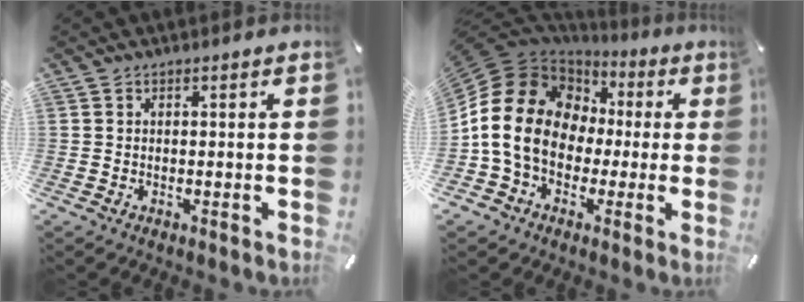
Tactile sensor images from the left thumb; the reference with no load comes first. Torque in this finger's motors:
{"motor_torque": [0.77, 2.20, 2.77, 0.00, 0.44]}